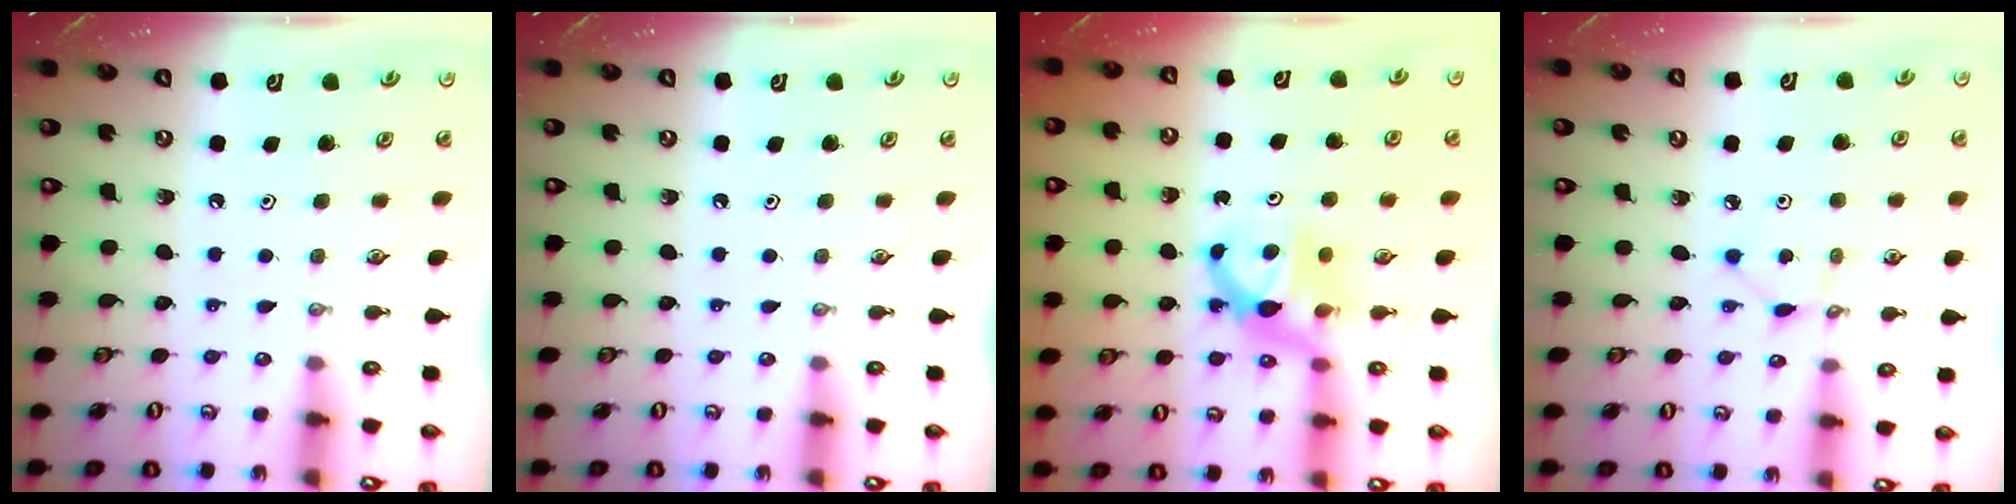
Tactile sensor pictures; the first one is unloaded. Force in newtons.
{"total": 0.0}
{"total": 6.4, "press": 6.4, "slide": 0.4}
{"total": 2.2, "press": 2.2, "slide": 0.3}